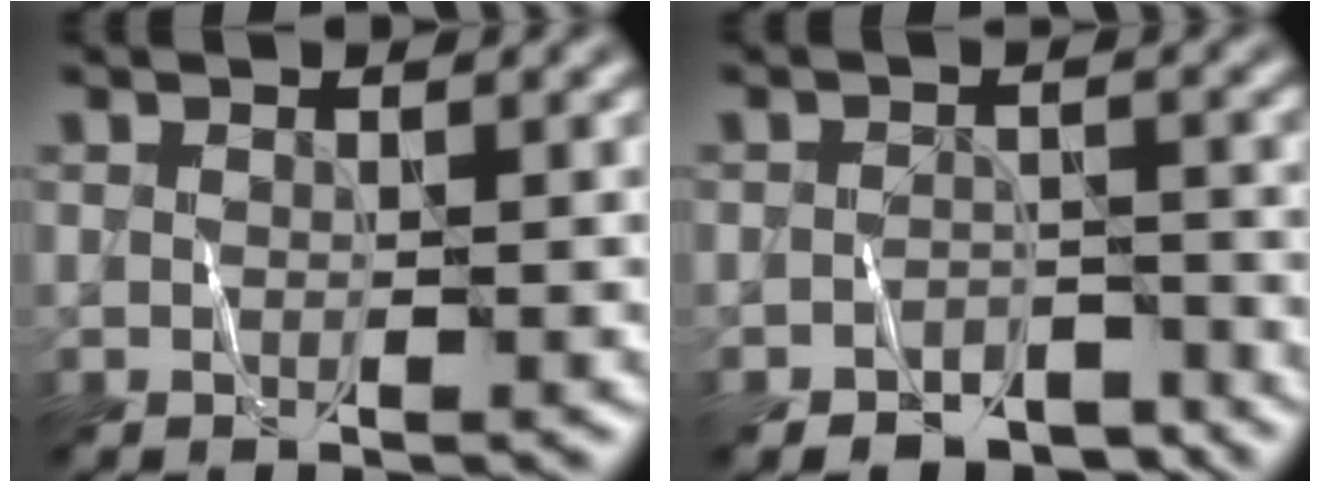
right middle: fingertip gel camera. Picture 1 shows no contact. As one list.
[{"total": 3.8, "force": [-3.2, 1.8, 1.0], "torque": [-0.006, -0.003, -0.050]}]